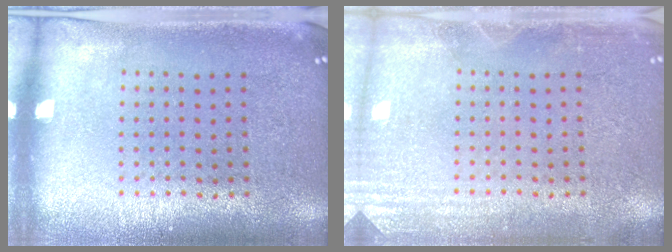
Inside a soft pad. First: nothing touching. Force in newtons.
{"total": 2.6, "press": 2.5, "slide": 0.4}